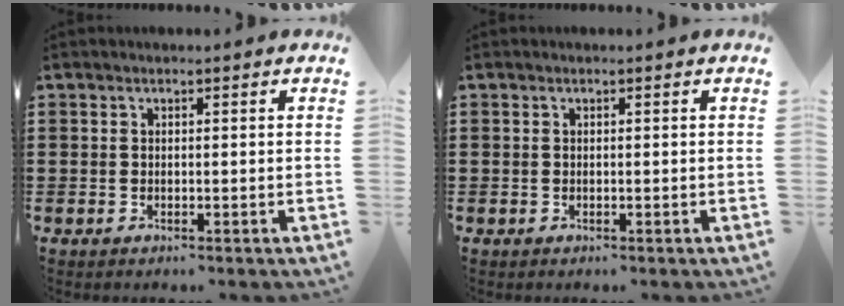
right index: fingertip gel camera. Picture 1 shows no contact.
{"total": 0.0}